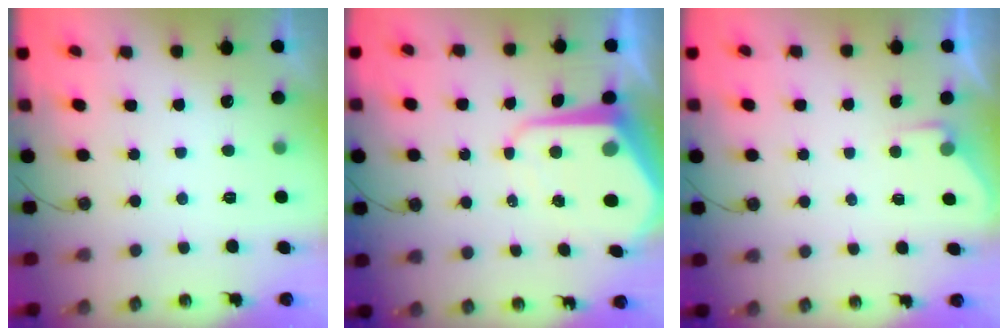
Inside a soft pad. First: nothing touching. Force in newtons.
{"total": 11.4, "press": 11.3, "slide": 1.1}
{"total": 2.4, "press": 2.4, "slide": 0.4}